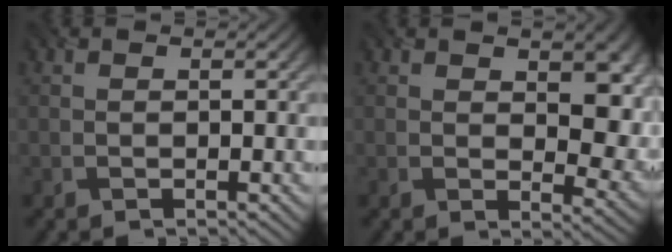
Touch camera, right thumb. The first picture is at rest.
{"total": 6.8, "force": [1.6, 3.7, 5.5], "torque": [-0.078, -0.007, 0.030]}